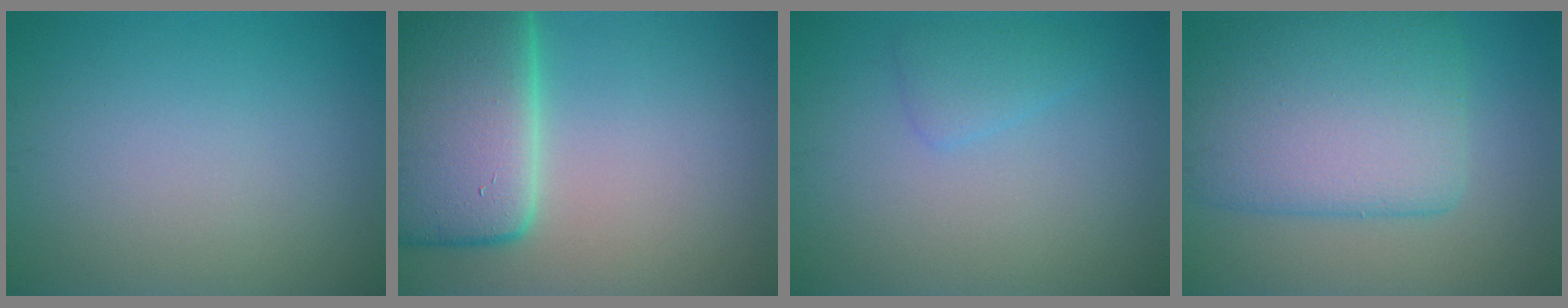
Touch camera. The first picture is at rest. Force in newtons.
{"total": 13.2, "press": 13.2, "slide": 0.9}
{"total": 1.7, "press": 1.7, "slide": 0.1}
{"total": 9.2, "press": 9.2, "slide": 0.6}